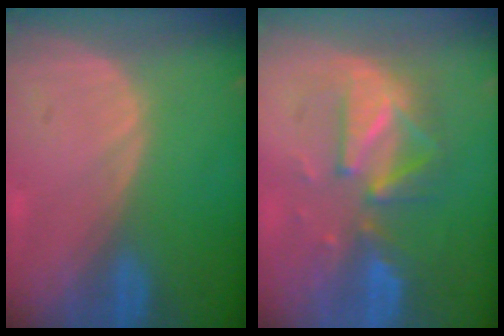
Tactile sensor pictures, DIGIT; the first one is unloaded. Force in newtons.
{"total": 8.2, "press": 8.2, "slide": 0.7}